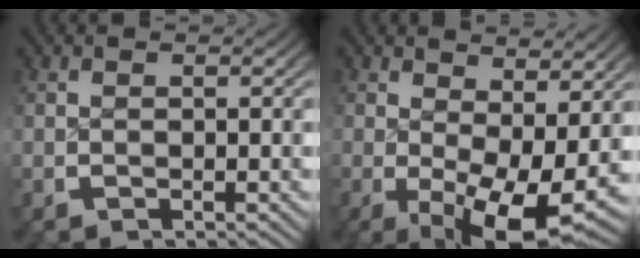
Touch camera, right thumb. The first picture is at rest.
{"total": 8.3, "force": [-1.6, 4.3, 6.9], "torque": [-0.106, -0.048, -0.006]}